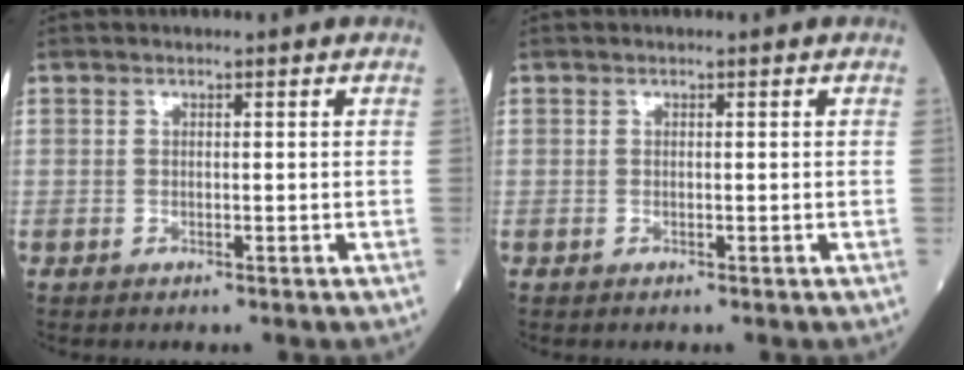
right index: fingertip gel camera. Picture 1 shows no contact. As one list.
[{"total": 0.0}]